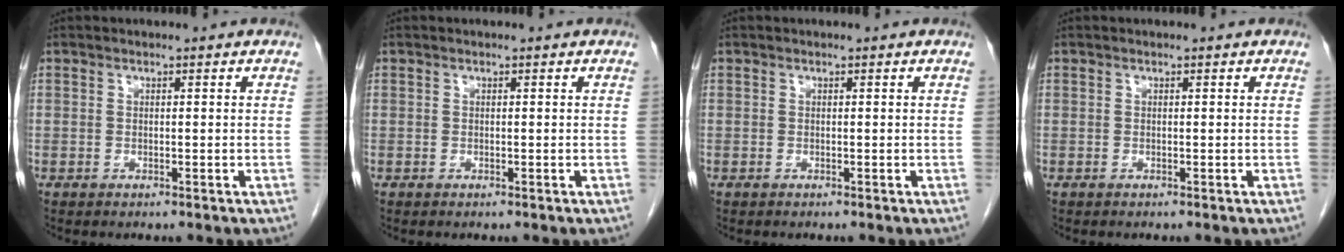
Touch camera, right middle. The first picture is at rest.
{"total": 0.0}
{"total": 0.0}
{"total": 0.0}